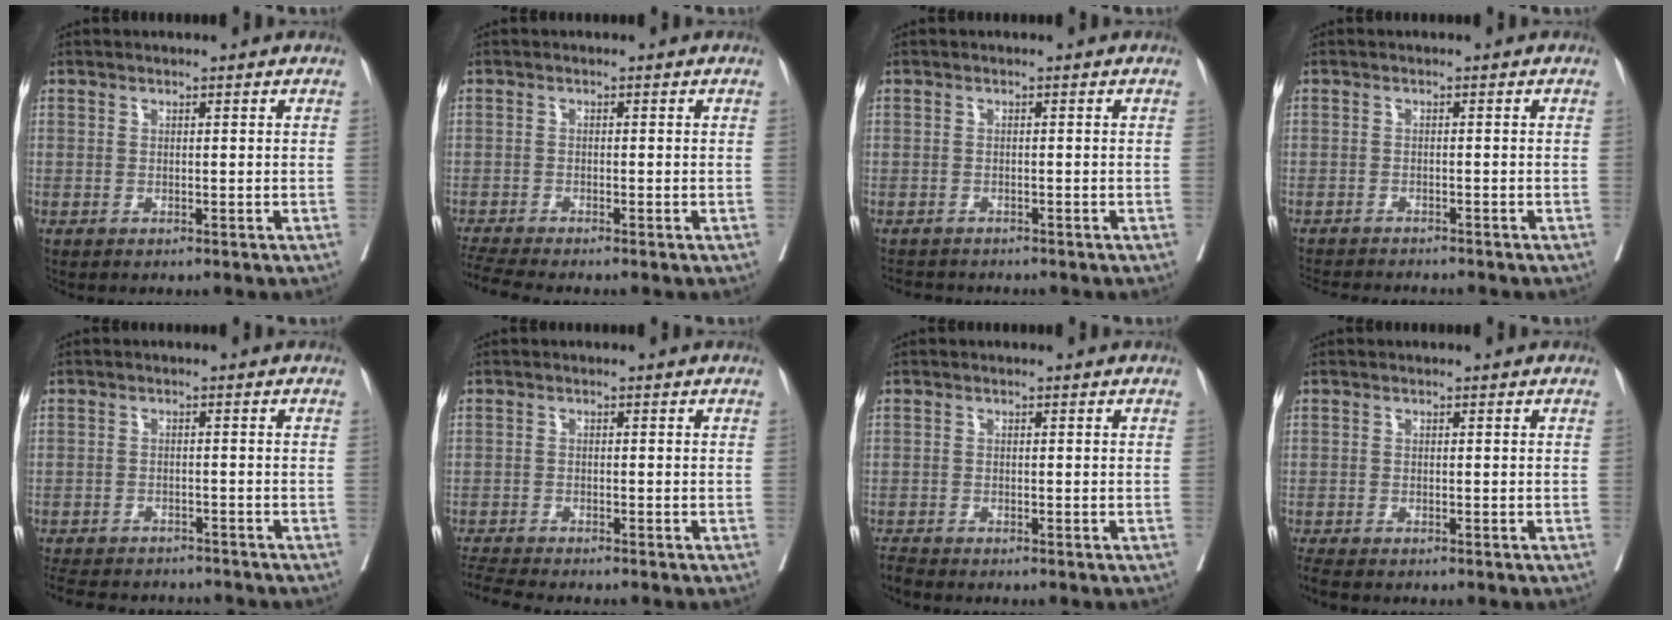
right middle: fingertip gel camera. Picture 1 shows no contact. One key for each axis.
{"total": 4.0, "fx": -3.6, "fy": -0.8, "fz": 1.3, "tx": -0.028, "ty": -0.016, "tz": -0.067}
{"total": 3.4, "fx": -3.2, "fy": 1.2, "fz": 0.5, "tx": -0.009, "ty": -0.008, "tz": -0.049}
{"total": 7.6, "fx": -7.2, "fy": 0.9, "fz": 2.4, "tx": -0.035, "ty": -0.011, "tz": -0.104}
{"total": 13.0, "fx": -11.6, "fy": 4.0, "fz": 4.2, "tx": -0.093, "ty": -0.002, "tz": -0.154}
{"total": 4.6, "fx": -4.4, "fy": -0.4, "fz": 1.2, "tx": -0.022, "ty": -0.017, "tz": -0.077}
{"total": 1.8, "fx": -1.8, "fy": -0.2, "fz": 0.1, "tx": -0.004, "ty": -0.010, "tz": -0.034}
{"total": 2.7, "fx": -2.4, "fy": 0.5, "fz": 1.3, "tx": -0.023, "ty": -0.008, "tz": -0.039}